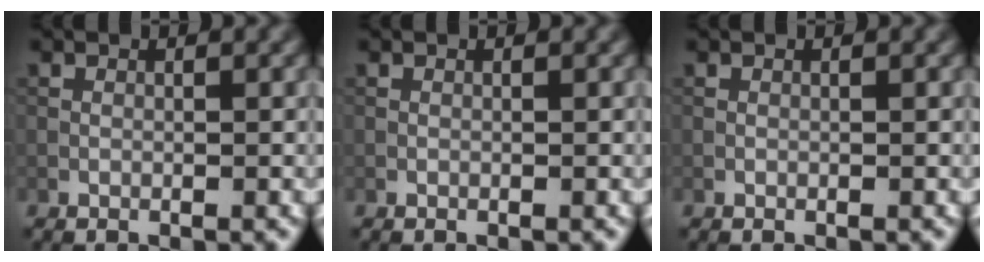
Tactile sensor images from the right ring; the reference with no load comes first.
{"total": 0.0}
{"total": 0.0}